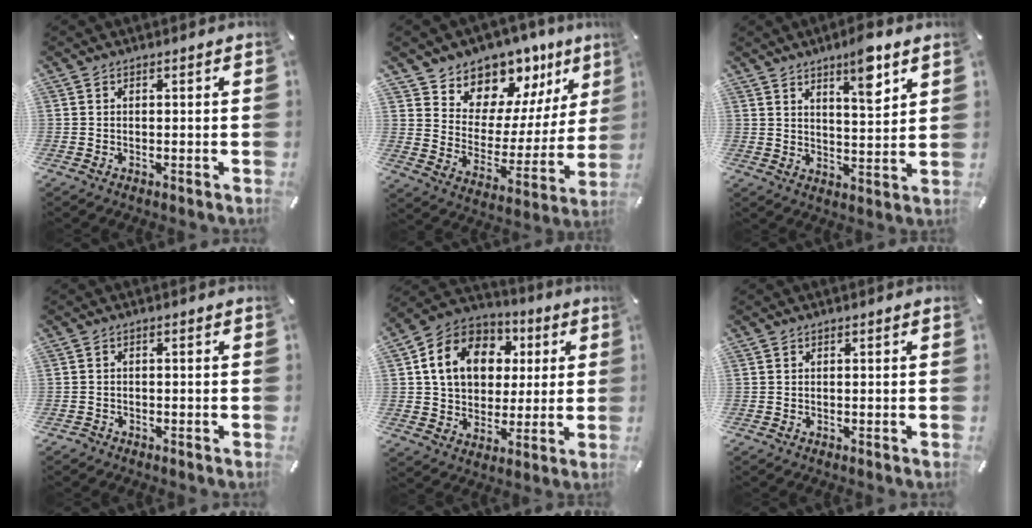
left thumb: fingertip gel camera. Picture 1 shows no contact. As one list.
[{"total": 10.5, "force": [8.8, 5.5, -1.1], "torque": [0.002, -0.111, 0.161]}, {"total": 8.4, "force": [6.0, 2.0, 5.4], "torque": [-0.075, -0.041, 0.099]}, {"total": 1.0, "force": [-0.8, 0.6, 0.2], "torque": [-0.007, 0.003, -0.019]}, {"total": 14.6, "force": [3.6, 11.9, 7.6], "torque": [-0.148, 0.004, 0.066]}, {"total": 0.0}]